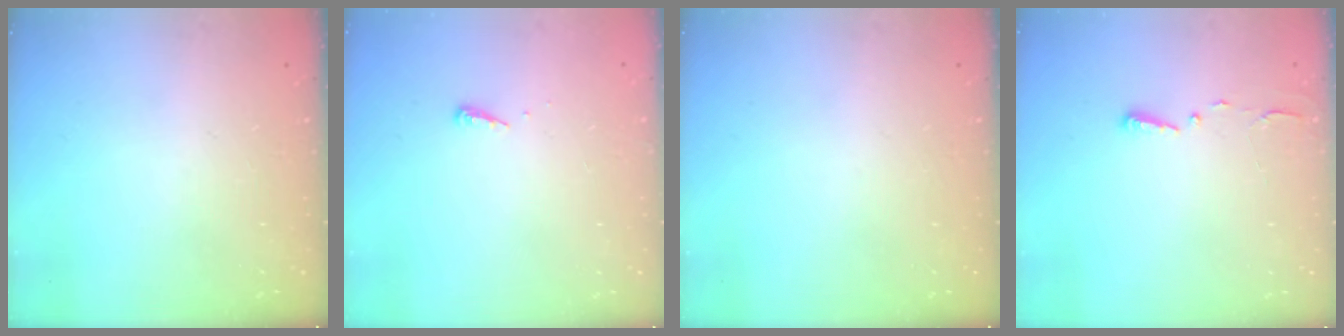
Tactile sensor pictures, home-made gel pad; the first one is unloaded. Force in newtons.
{"total": 3.9, "press": 3.9, "slide": 0.5}
{"total": 0.0}
{"total": 2.7, "press": 2.7, "slide": 0.4}